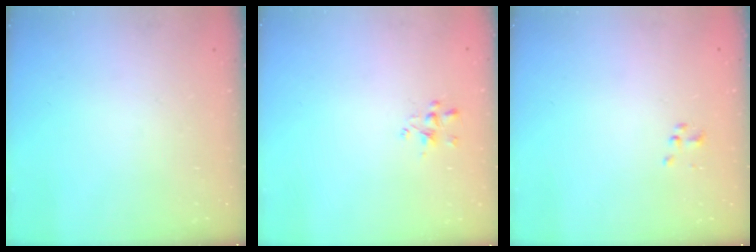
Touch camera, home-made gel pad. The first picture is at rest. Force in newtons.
{"total": 1.2, "press": 1.1, "slide": 0.5}
{"total": 1.2, "press": 1.2, "slide": 0.3}